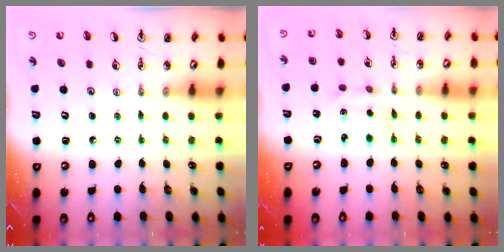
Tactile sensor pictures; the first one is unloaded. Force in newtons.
{"total": 2.3, "press": 2.3, "slide": 0.4}